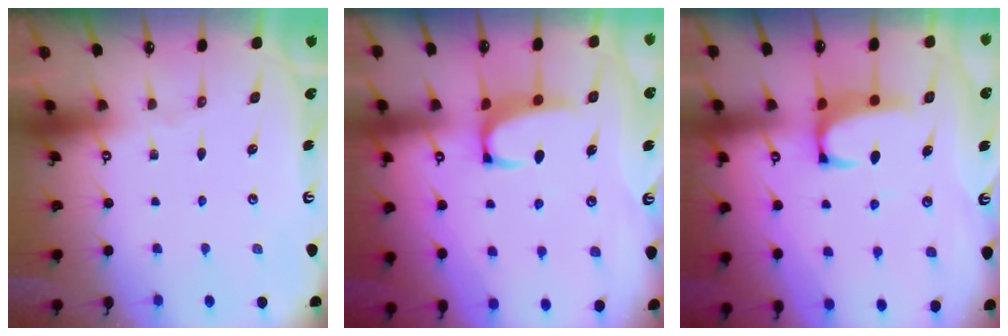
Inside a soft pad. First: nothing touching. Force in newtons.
{"total": 2.6, "press": 2.5, "slide": 0.7}
{"total": 2.2, "press": 2.0, "slide": 0.7}